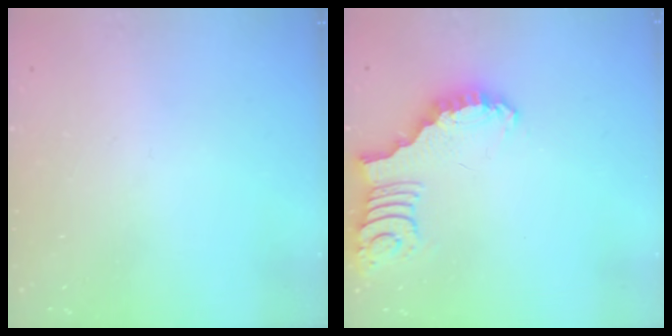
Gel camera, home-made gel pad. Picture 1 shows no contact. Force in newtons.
{"total": 2.7, "press": 2.7, "slide": 0.1}